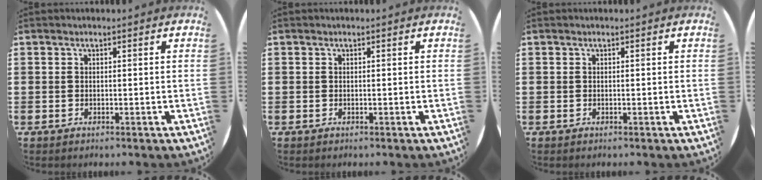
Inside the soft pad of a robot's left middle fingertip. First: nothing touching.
{"total": 0.0}
{"total": 0.0}